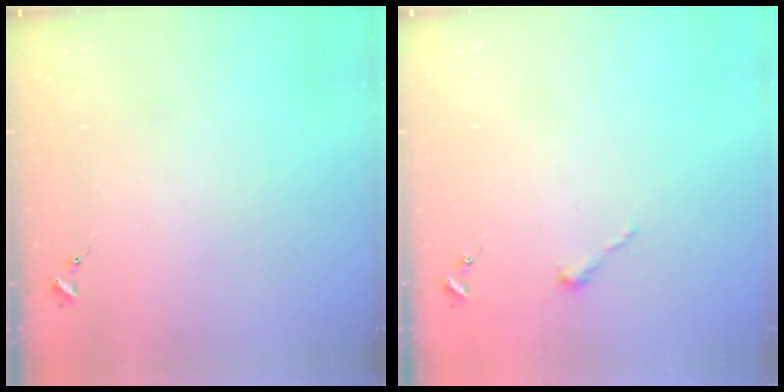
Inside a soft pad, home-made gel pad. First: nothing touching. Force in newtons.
{"total": 2.5, "press": 2.5, "slide": 0.2}